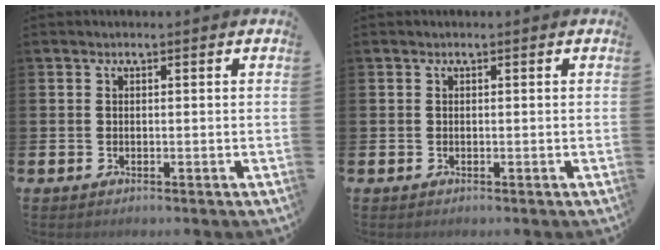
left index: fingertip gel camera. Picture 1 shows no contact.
{"total": 0.0}